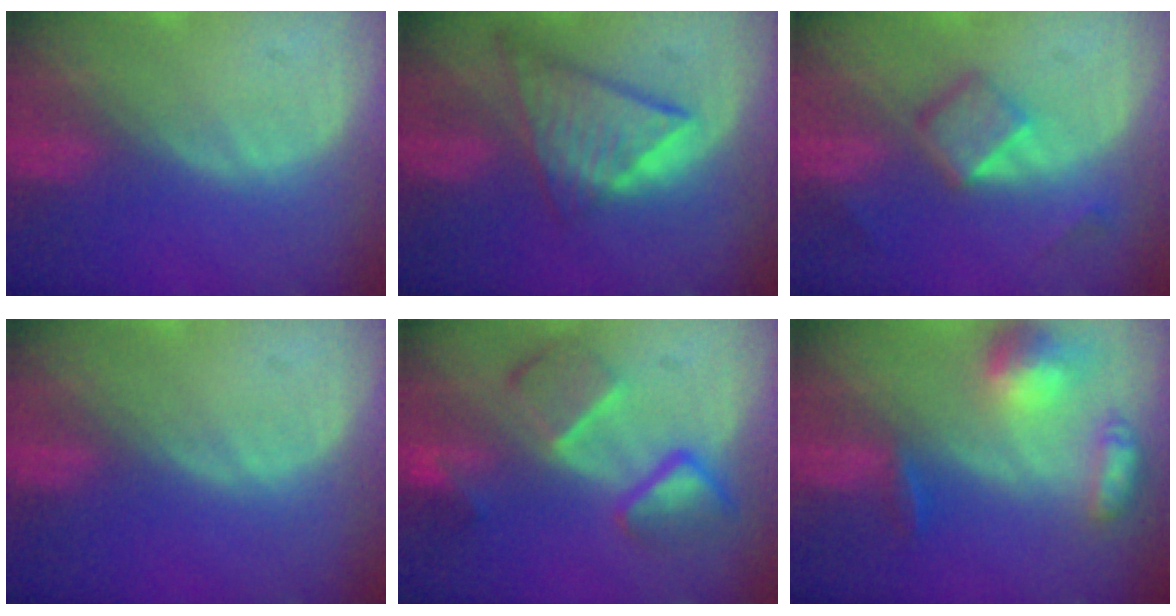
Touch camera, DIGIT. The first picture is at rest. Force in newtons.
{"total": 8.7, "press": 7.5, "slide": 4.3}
{"total": 4.6, "press": 4.5, "slide": 1.1}
{"total": 0.0}
{"total": 7.5, "press": 6.7, "slide": 3.5}
{"total": 7.1, "press": 6.6, "slide": 2.6}